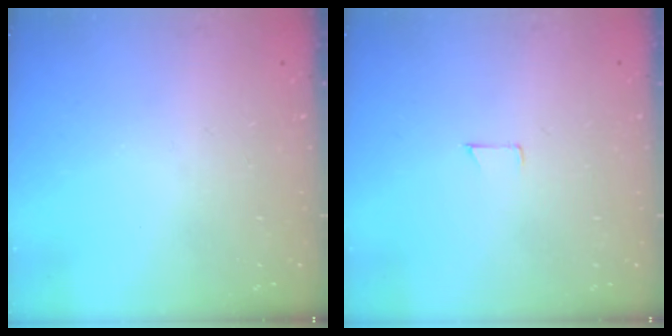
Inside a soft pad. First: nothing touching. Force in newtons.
{"total": 3.6, "press": 3.6, "slide": 0.3}